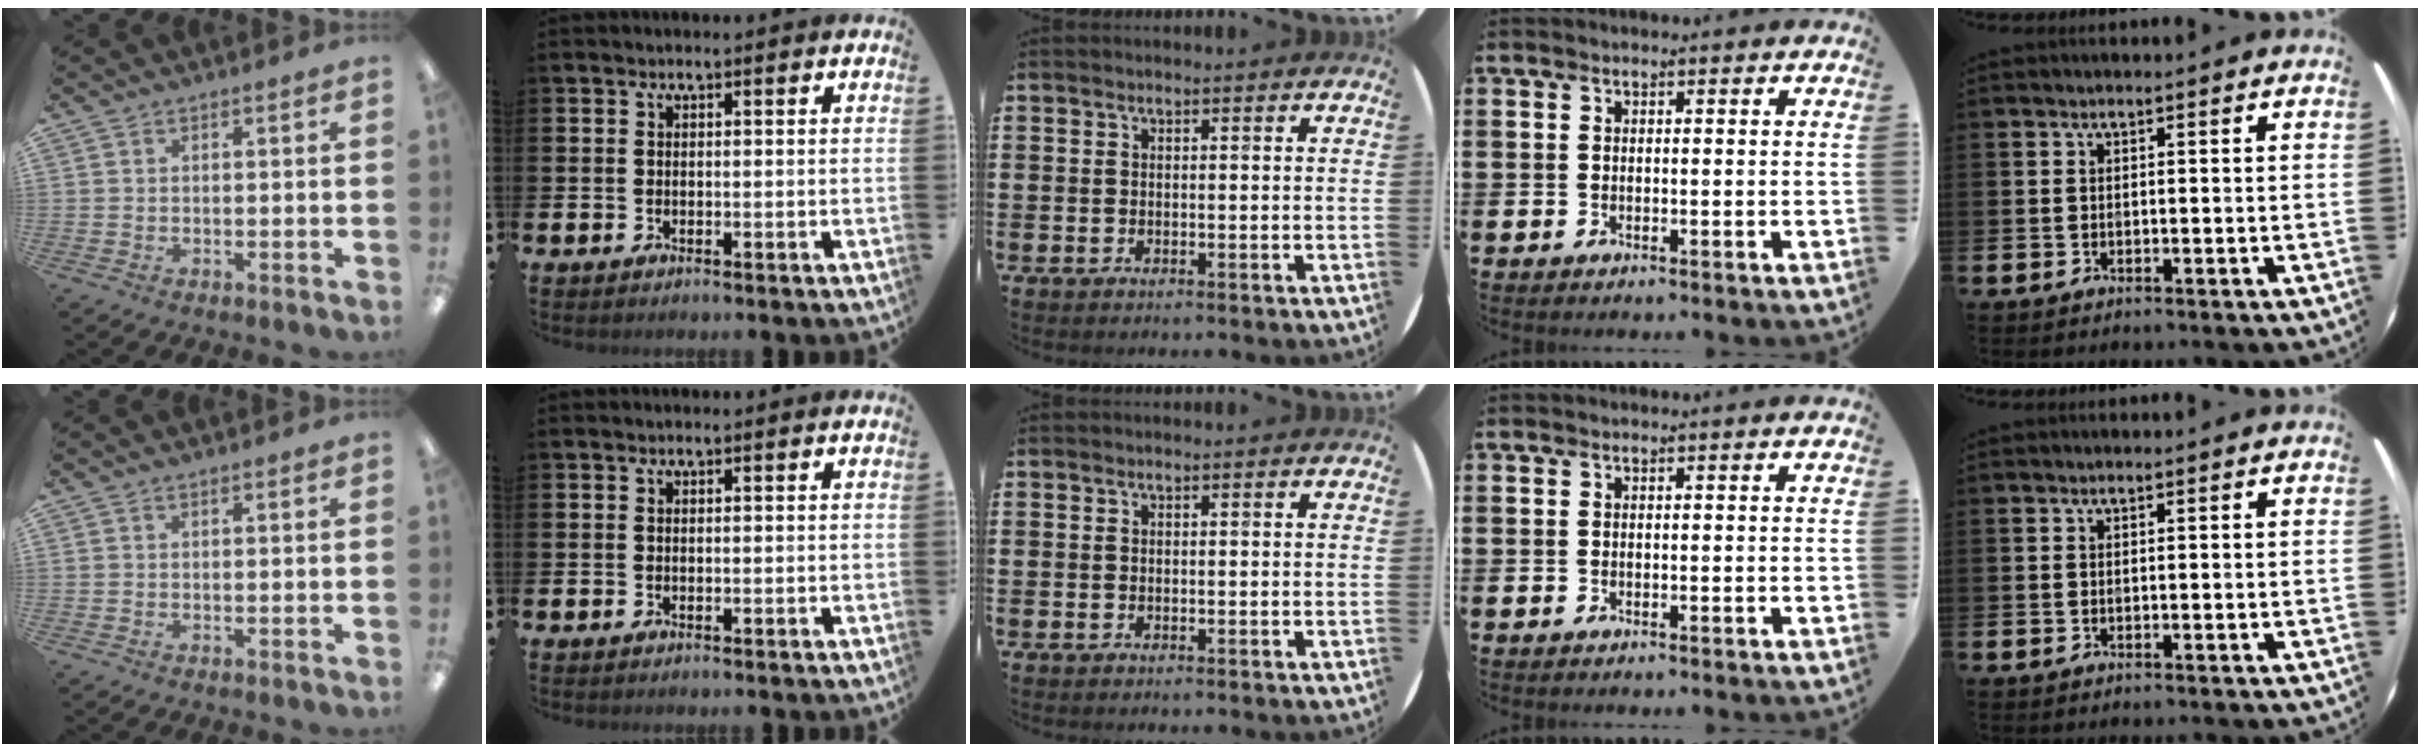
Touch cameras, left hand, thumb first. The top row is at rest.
{}